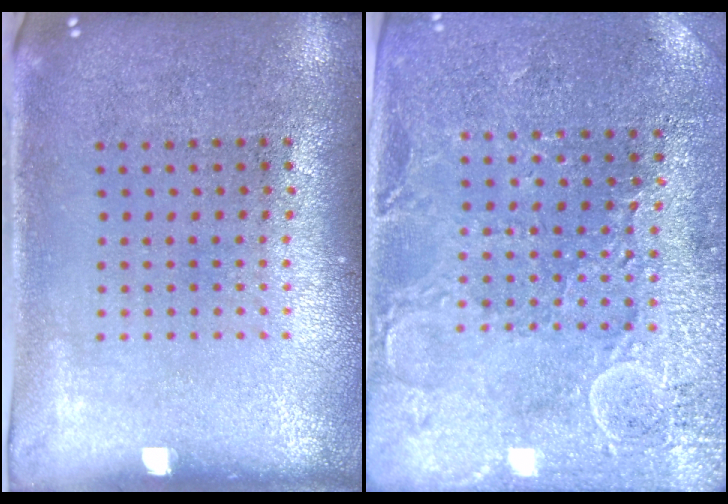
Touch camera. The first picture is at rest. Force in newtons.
{"total": 2.9, "press": 2.8, "slide": 0.4}